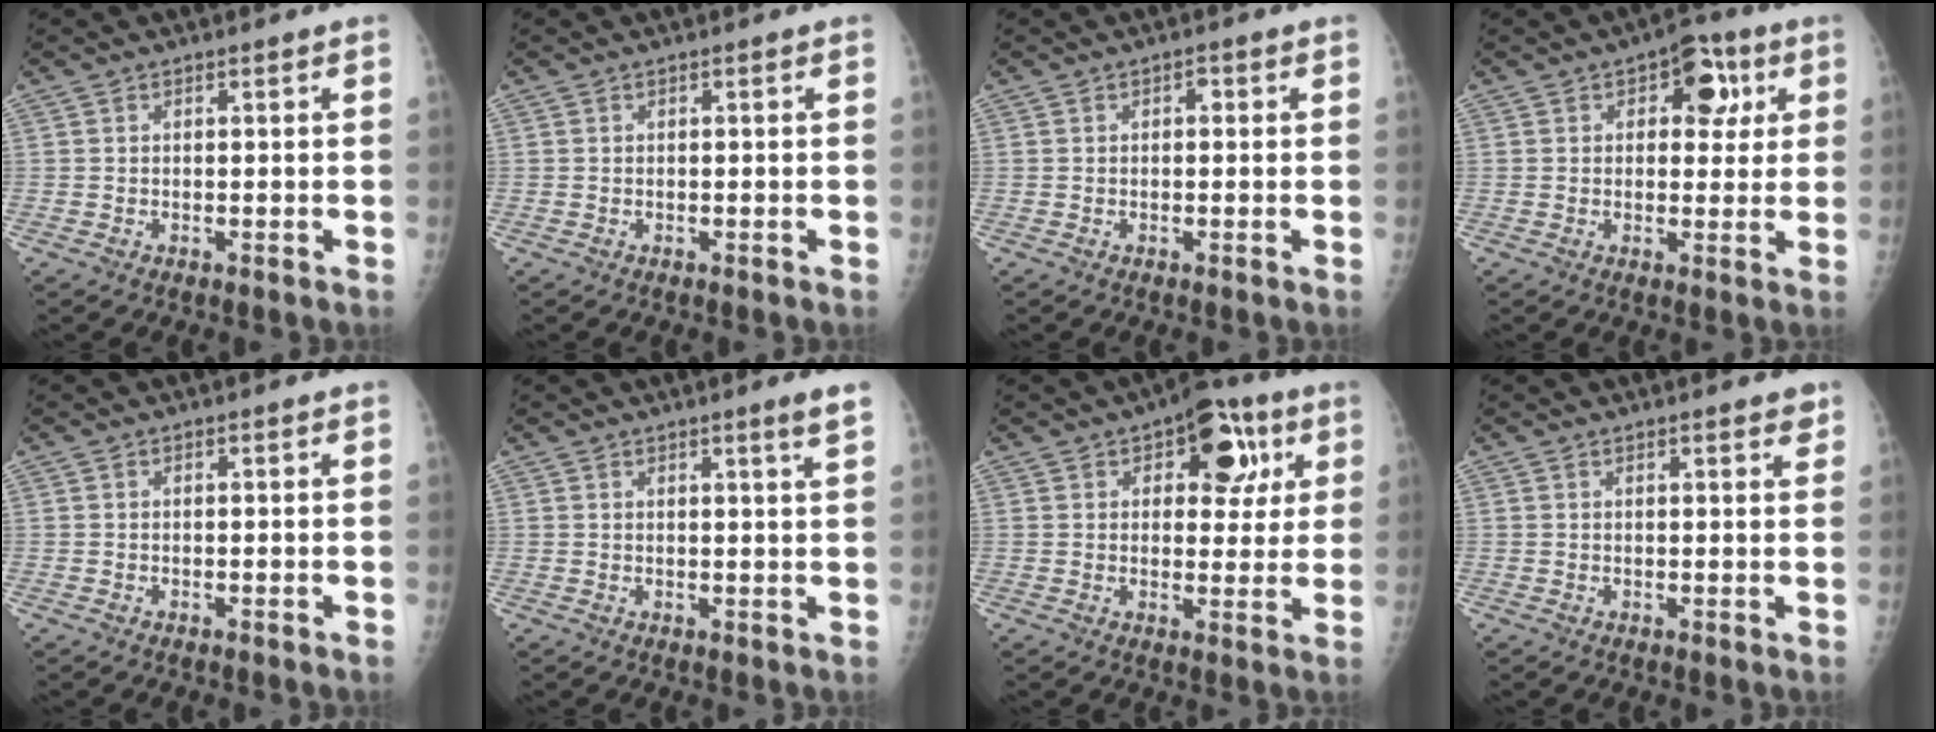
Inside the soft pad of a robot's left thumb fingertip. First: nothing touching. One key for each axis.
{"total": 0.0}
{"total": 1.1, "fx": 0.2, "fy": 0.7, "fz": 0.8, "tx": -0.002, "ty": 0.004, "tz": -0.002}
{"total": 8.3, "fx": 3.0, "fy": 5.0, "fz": 5.9, "tx": -0.031, "ty": -0.002, "tz": 0.030}
{"total": 0.0}
{"total": 2.6, "fx": 1.8, "fy": -0.6, "fz": 1.8, "tx": -0.025, "ty": -0.017, "tz": 0.027}
{"total": 12.1, "fx": 5.0, "fy": 6.7, "fz": 8.7, "tx": -0.063, "ty": -0.004, "tz": 0.061}
{"total": 2.8, "fx": 2.3, "fy": 0.7, "fz": 1.5, "tx": -0.007, "ty": -0.007, "tz": 0.027}